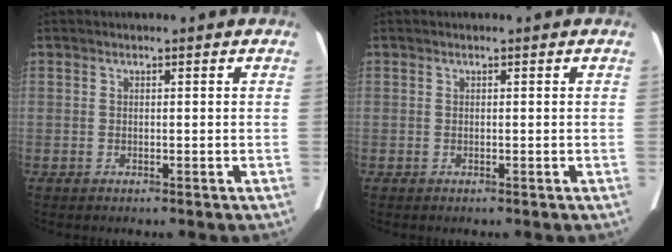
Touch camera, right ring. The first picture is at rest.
{"total": 0.0}